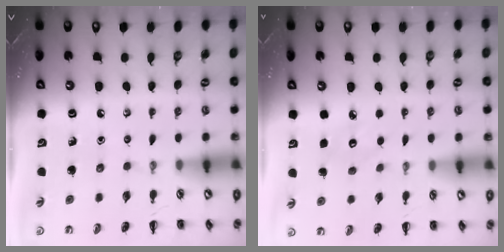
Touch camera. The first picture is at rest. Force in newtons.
{"total": 6.5, "press": 6.4, "slide": 1.4}